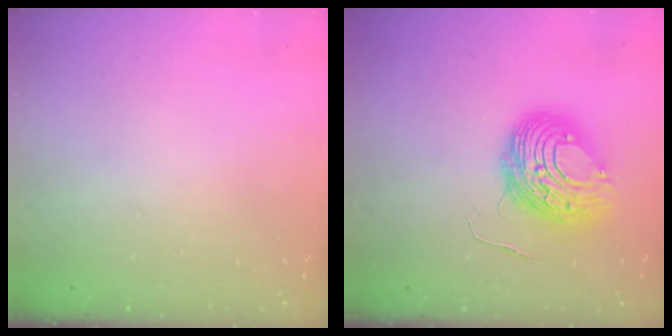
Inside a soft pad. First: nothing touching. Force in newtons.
{"total": 10.7, "press": 10.6, "slide": 1.2}